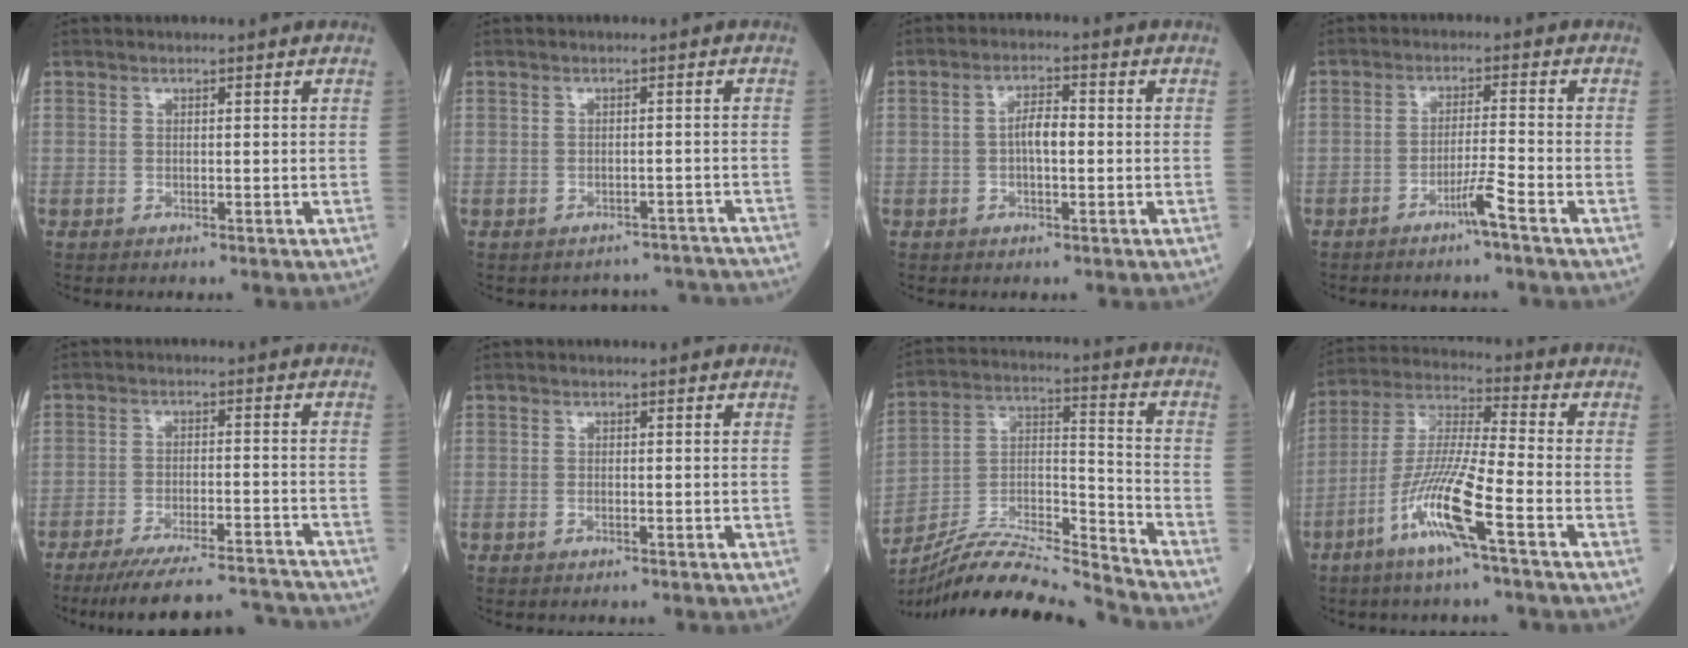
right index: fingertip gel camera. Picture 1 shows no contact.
{"total": 7.3, "force": [-7.1, 1.8, -0.8], "torque": [0.017, 0.030, -0.070]}
{"total": 3.7, "force": [-0.3, 1.2, 3.5], "torque": [-0.065, 0.011, -0.007]}
{"total": 3.9, "force": [-2.6, -0.9, 2.7], "torque": [-0.053, -0.005, -0.051]}
{"total": 17.9, "force": [-17.0, 0.9, 5.6], "torque": [-0.079, -0.009, -0.236]}
{"total": 0.6, "force": [-0.3, 0.2, 0.5], "torque": [-0.013, -0.001, -0.004]}
{"total": 17.4, "force": [-16.6, -0.8, 5.2], "torque": [-0.092, 0.021, -0.294]}
{"total": 12.2, "force": [-5.8, 0.0, 10.8], "torque": [-0.224, -0.010, -0.119]}